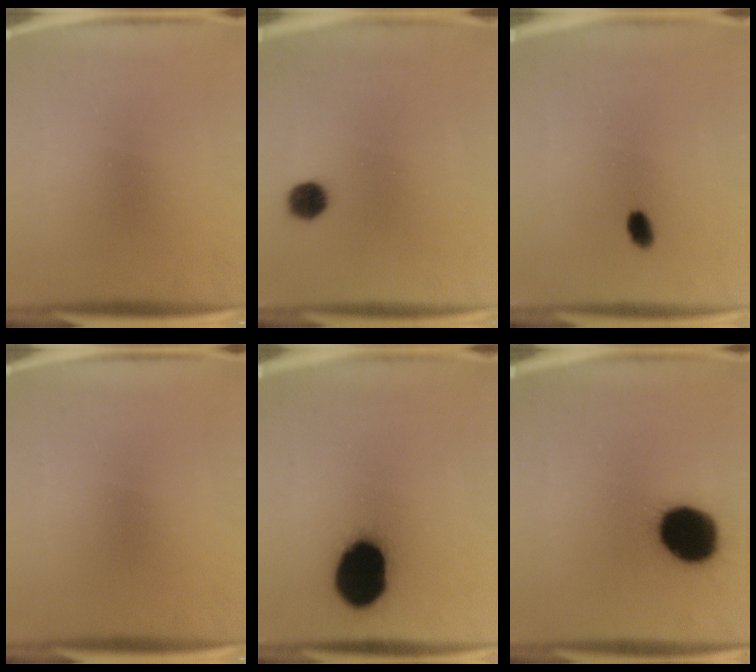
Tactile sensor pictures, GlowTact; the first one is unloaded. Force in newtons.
{"total": 4.7}
{"total": 2.5}
{"total": 0.0}
{"total": 20.4}
{"total": 19.4}